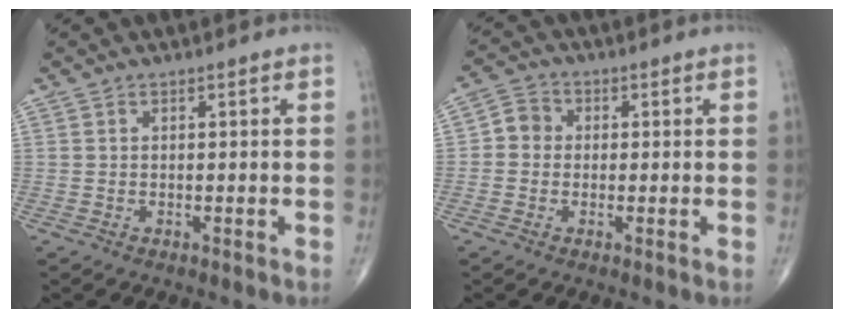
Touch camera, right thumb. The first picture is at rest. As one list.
[{"total": 4.0, "force": [-0.2, 3.6, 1.6], "torque": [-0.010, 0.010, -0.014]}]